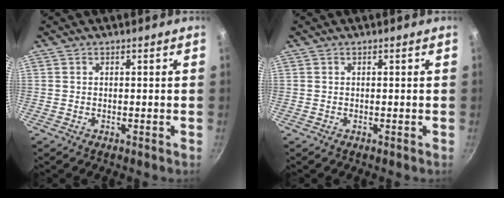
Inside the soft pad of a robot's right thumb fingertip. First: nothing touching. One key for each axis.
{"total": 0.0}